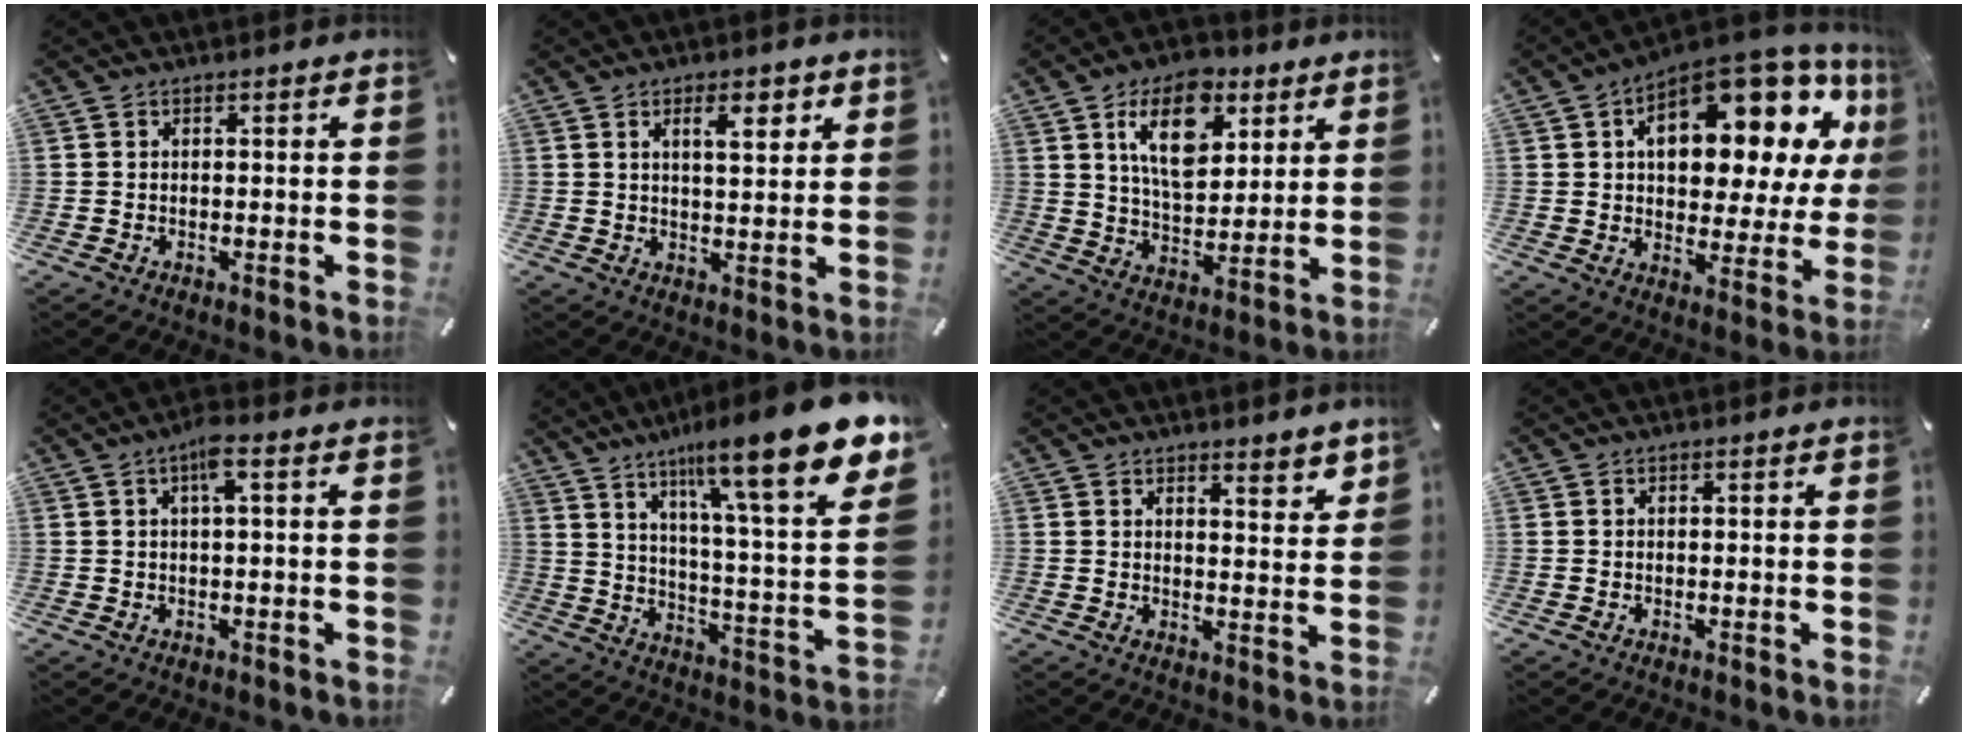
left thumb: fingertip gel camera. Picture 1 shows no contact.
{"total": 6.2, "force": [3.0, 2.3, 4.9], "torque": [-0.071, -0.008, 0.044]}
{"total": 14.7, "force": [7.2, 8.6, 9.5], "torque": [-0.148, -0.017, 0.126]}
{"total": 18.2, "force": [8.7, 10.0, 12.4], "torque": [-0.170, -0.063, 0.140]}
{"total": 4.4, "force": [1.5, 0.8, 4.1], "torque": [-0.082, 0.005, 0.023]}
{"total": 20.3, "force": [13.3, 3.8, 14.8], "torque": [-0.230, -0.098, 0.203]}
{"total": 4.0, "force": [3.7, 1.1, 0.8], "torque": [0.006, -0.037, 0.062]}
{"total": 0.0}